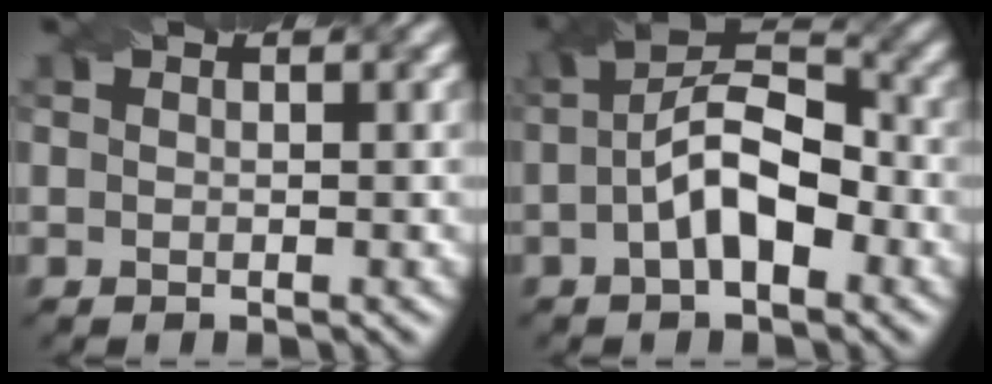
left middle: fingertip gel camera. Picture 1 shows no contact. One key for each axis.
{"total": 6.9, "fx": -1.4, "fy": 3.2, "fz": 5.9, "tx": -0.103, "ty": 0.014, "tz": -0.029}